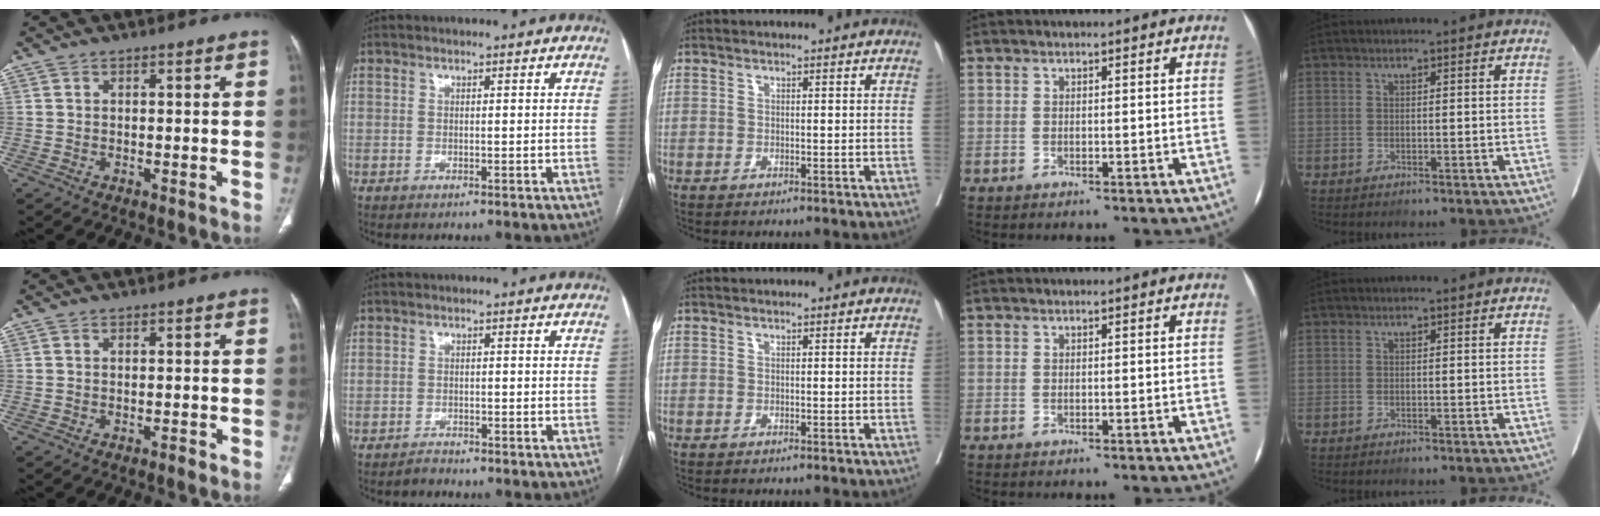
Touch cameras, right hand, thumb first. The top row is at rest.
{"thumb": {"total": 0.8, "force": [-0.6, 0.2, 0.5], "torque": [-0.007, 0.002, -0.010]}, "index": {"total": 1.2, "force": [-1.1, 0.4, -0.2], "torque": [0.004, -0.002, -0.021]}}